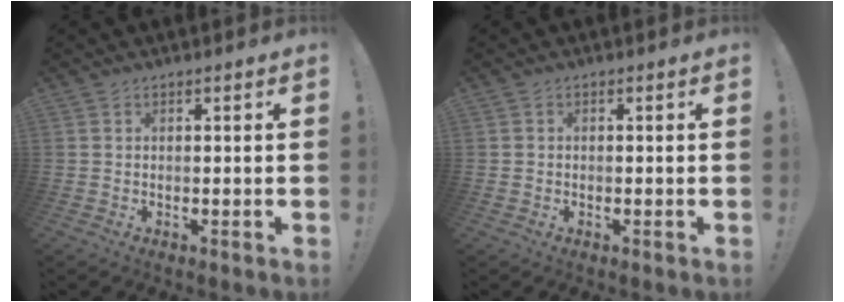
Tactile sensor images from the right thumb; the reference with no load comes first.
{"total": 0.6, "force": [-0.2, 0.6, 0.1], "torque": [-0.005, 0.004, -0.002]}